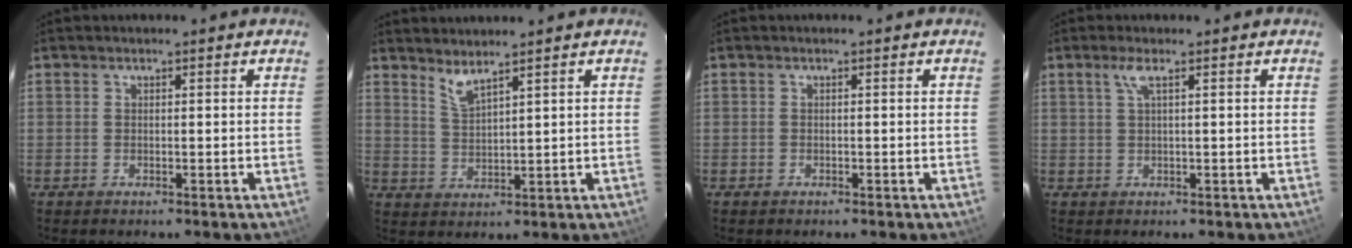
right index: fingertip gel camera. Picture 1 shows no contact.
{"total": 3.5, "force": [3.0, 0.0, 1.7], "torque": [-0.038, -0.004, 0.060]}
{"total": 0.5, "force": [-0.4, 0.3, -0.1], "torque": [0.001, 0.001, -0.008]}
{"total": 1.9, "force": [0.8, -0.3, 1.7], "torque": [-0.033, 0.001, 0.016]}